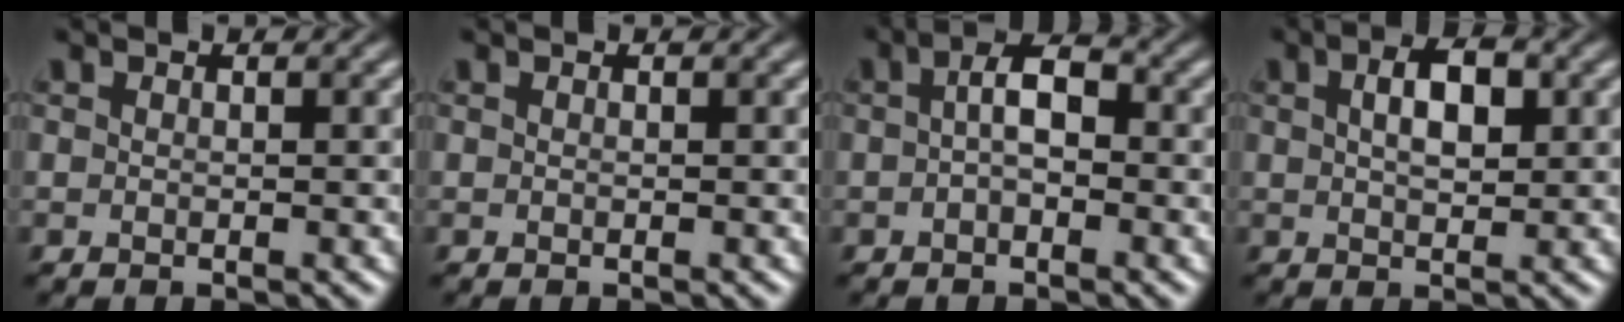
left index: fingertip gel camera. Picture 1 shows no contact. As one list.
[{"total": 0.0}, {"total": 2.9, "force": [-0.1, 1.4, 2.6], "torque": [-0.046, 0.007, -0.008]}, {"total": 3.8, "force": [1.0, 1.9, 3.1], "torque": [-0.057, 0.007, 0.018]}]